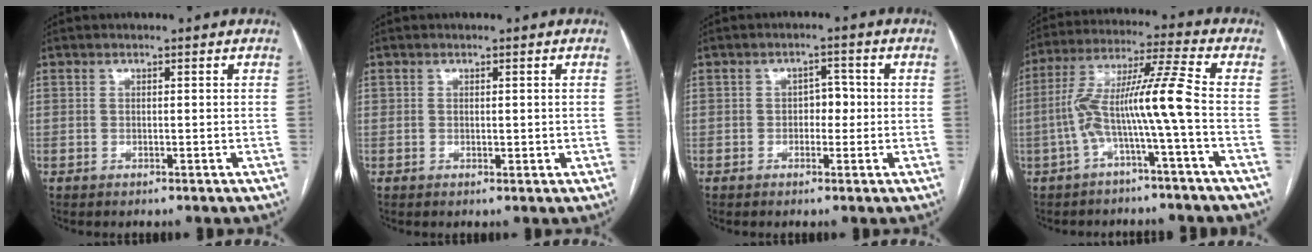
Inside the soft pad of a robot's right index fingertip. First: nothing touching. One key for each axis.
{"total": 1.1, "fx": 0.1, "fy": 0.8, "fz": 0.8, "tx": -0.010, "ty": -0.001, "tz": 0.003}
{"total": 2.9, "fx": -0.3, "fy": 1.9, "fz": 2.1, "tx": -0.024, "ty": 0.011, "tz": -0.007}
{"total": 10.1, "fx": -2.7, "fy": -1.2, "fz": 9.7, "tx": -0.190, "ty": 0.035, "tz": -0.051}